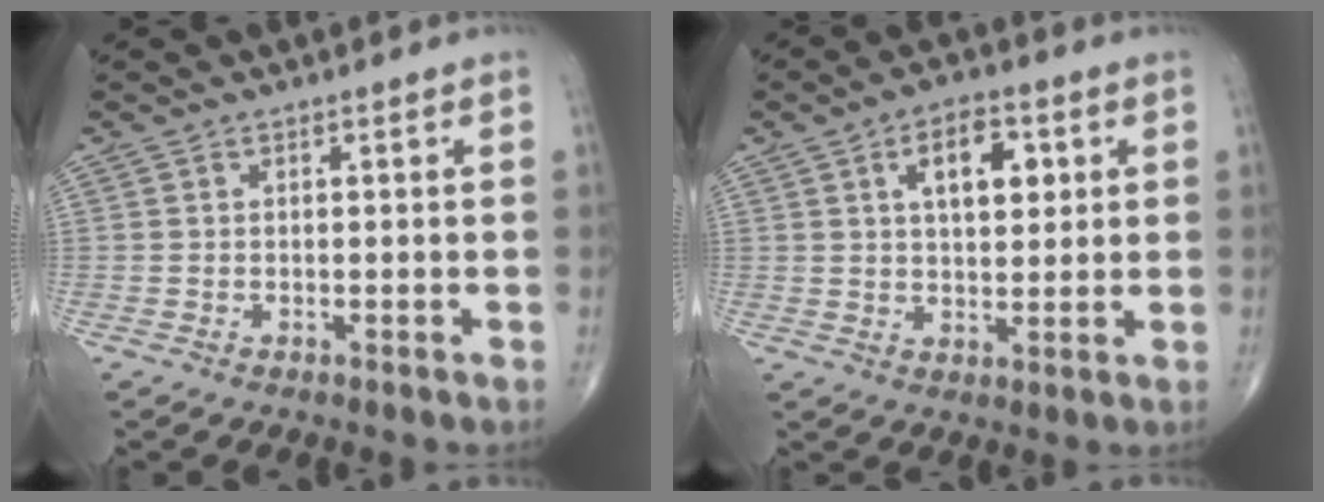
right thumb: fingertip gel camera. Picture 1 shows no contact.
{"total": 9.1, "force": [3.0, 4.8, 7.2], "torque": [-0.085, -0.005, 0.045]}